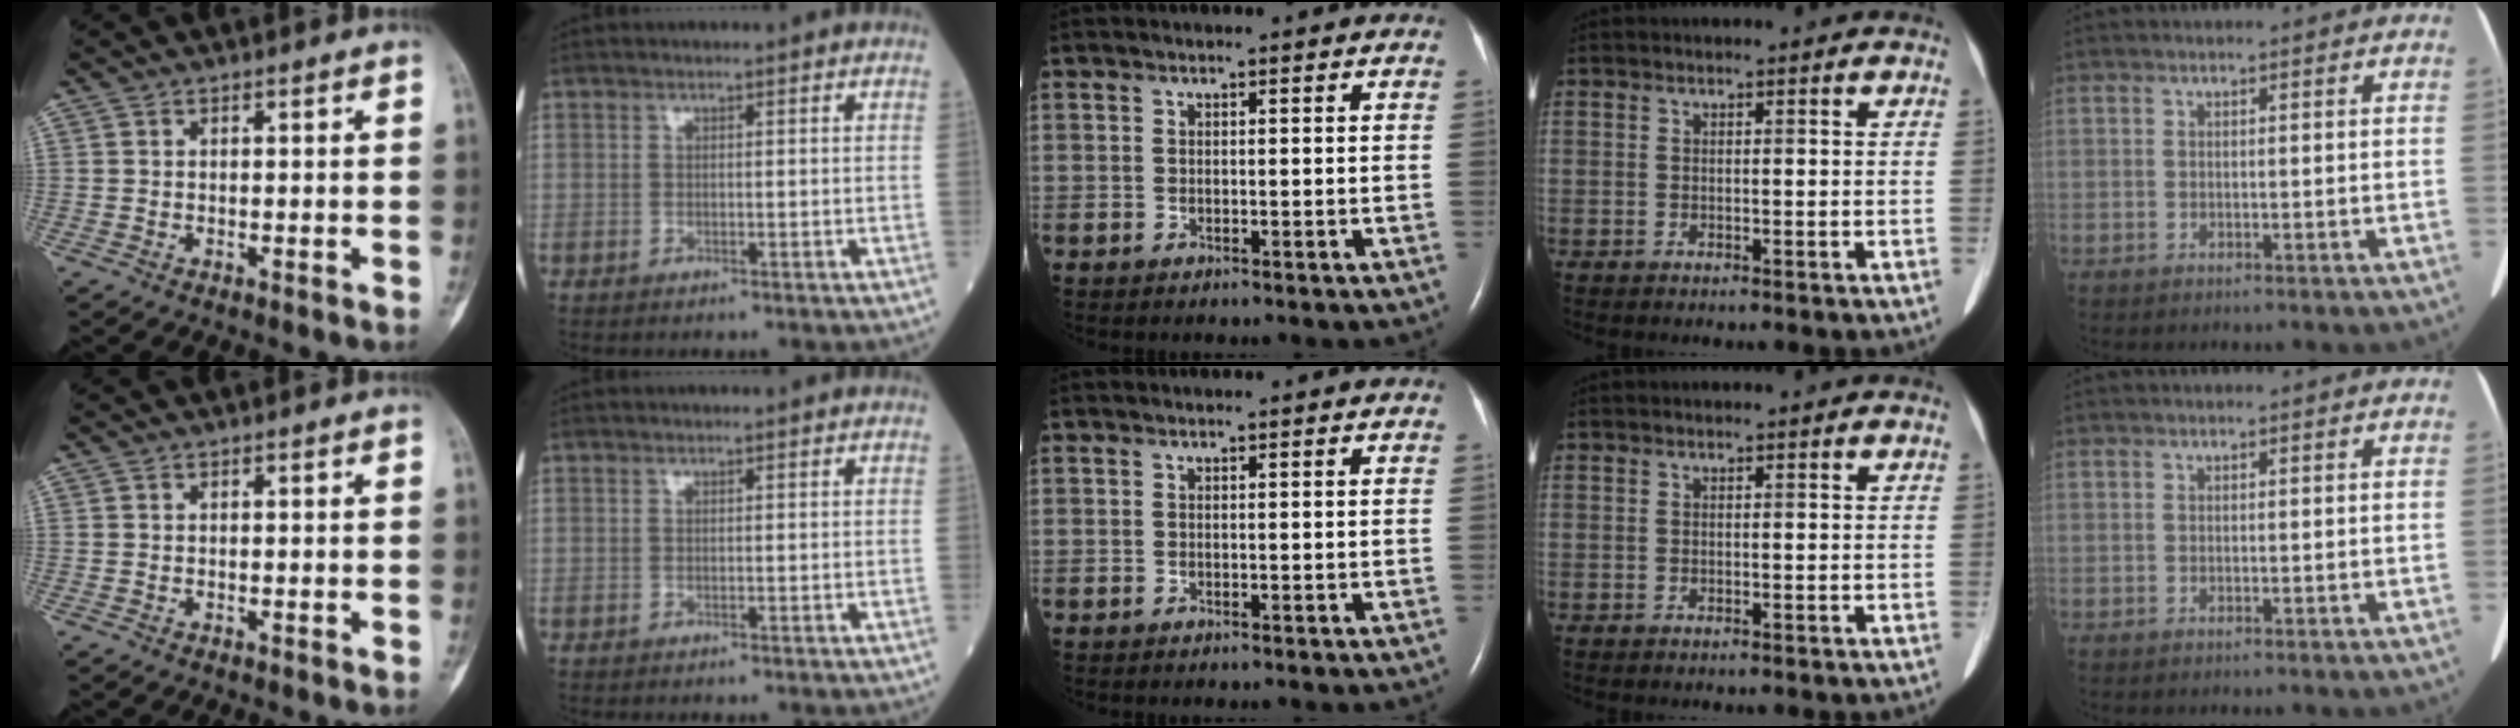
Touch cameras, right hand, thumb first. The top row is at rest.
{}